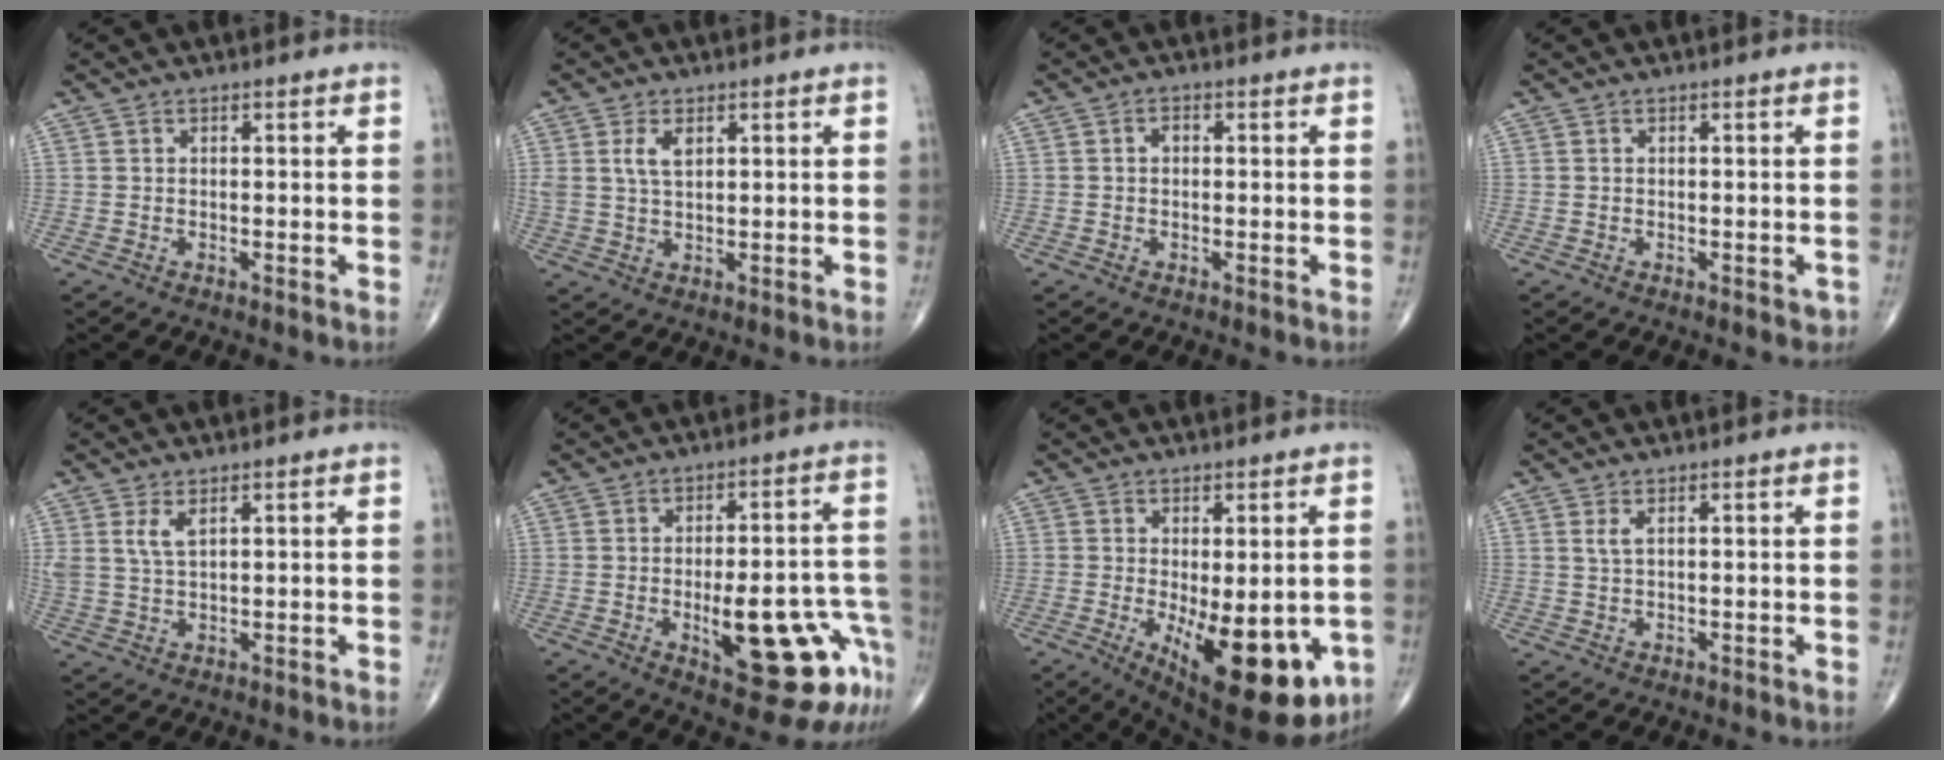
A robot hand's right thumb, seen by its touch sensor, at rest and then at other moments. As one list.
[{"total": 4.2, "force": [1.6, 2.2, 3.2], "torque": [-0.060, -0.003, 0.035]}, {"total": 1.5, "force": [0.0, 1.0, 1.0], "torque": [-0.012, 0.006, -0.002]}, {"total": 1.0, "force": [-0.5, 0.6, 0.6], "torque": [0.001, 0.001, -0.006]}, {"total": 3.6, "force": [1.7, 1.6, 2.7], "torque": [-0.053, -0.005, 0.039]}, {"total": 17.8, "force": [-6.8, 5.7, 15.4], "torque": [-0.155, 0.039, -0.074]}, {"total": 17.7, "force": [-5.2, 7.4, 15.2], "torque": [-0.181, -0.022, -0.054]}, {"total": 1.4, "force": [0.7, 0.3, 1.2], "torque": [-0.030, 0.003, 0.017]}]